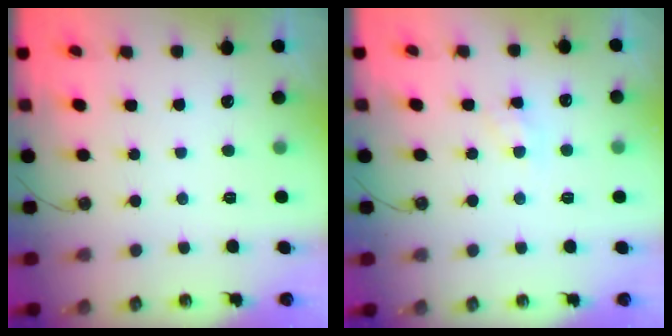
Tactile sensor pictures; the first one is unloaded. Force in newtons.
{"total": 6.1, "press": 6.0, "slide": 0.8}